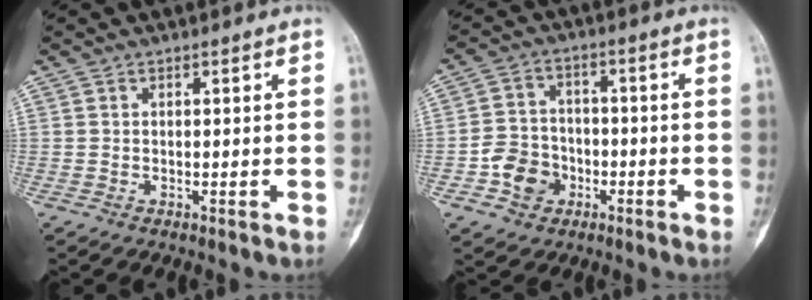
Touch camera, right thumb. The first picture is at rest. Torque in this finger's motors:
{"motor_torque": [0.88, 0.66, 0.21, -0.50, 0.02]}